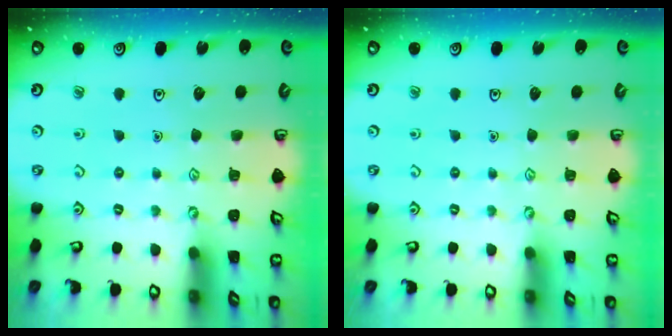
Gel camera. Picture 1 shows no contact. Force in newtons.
{"total": 0.0}